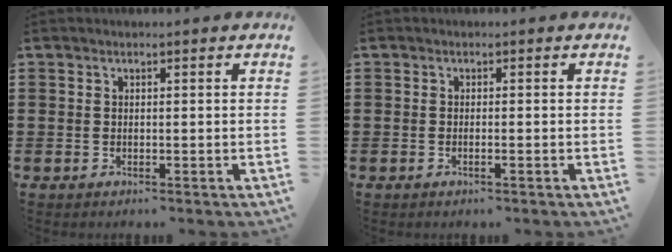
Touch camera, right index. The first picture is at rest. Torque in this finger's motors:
{"motor_torque": [-0.40, 0.42, -0.01, -0.01]}